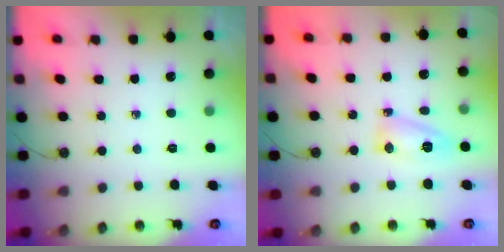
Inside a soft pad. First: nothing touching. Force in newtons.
{"total": 7.2, "press": 7.2, "slide": 1.0}